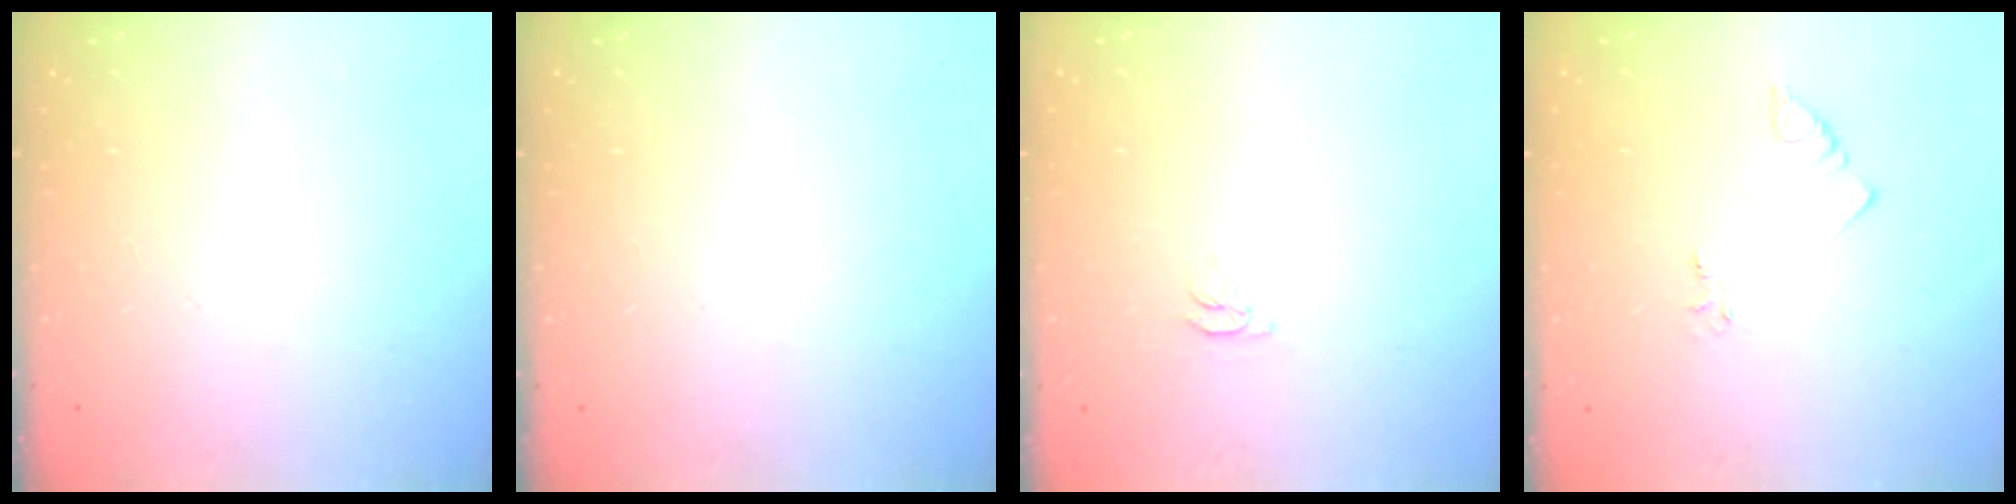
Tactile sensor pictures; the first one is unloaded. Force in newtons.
{"total": 0.0}
{"total": 2.8, "press": 2.8, "slide": 0.4}
{"total": 4.0, "press": 4.0, "slide": 0.5}